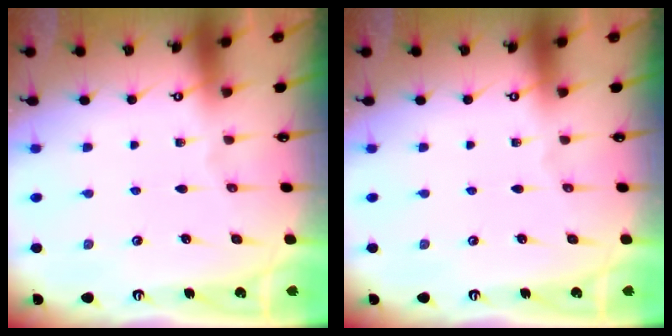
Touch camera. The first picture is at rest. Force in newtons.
{"total": 0.0}